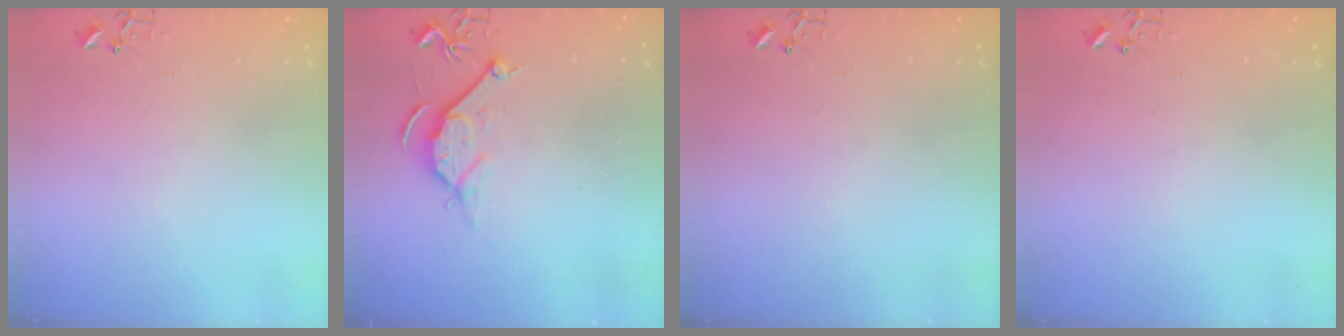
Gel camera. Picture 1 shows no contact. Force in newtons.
{"total": 8.4, "press": 8.3, "slide": 1.0}
{"total": 0.0}
{"total": 0.0}